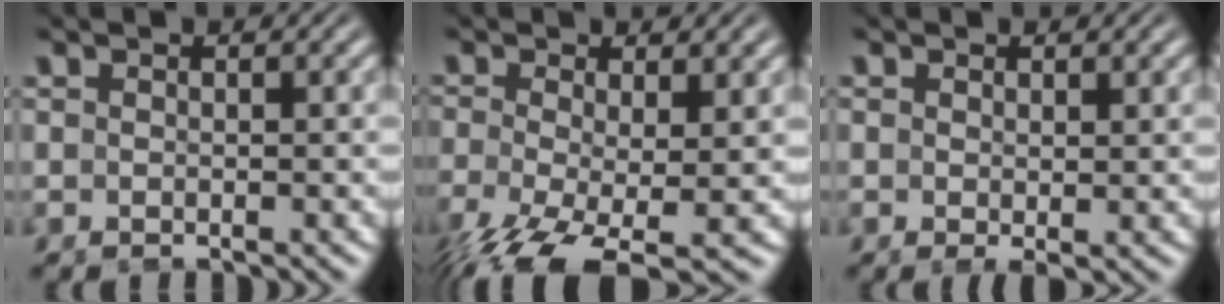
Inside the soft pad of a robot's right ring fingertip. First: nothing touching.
{"total": 6.9, "force": [-4.6, 2.4, 4.5], "torque": [-0.102, -0.058, -0.050]}
{"total": 1.0, "force": [-0.2, -0.1, 0.9], "torque": [-0.007, -0.010, 0.003]}